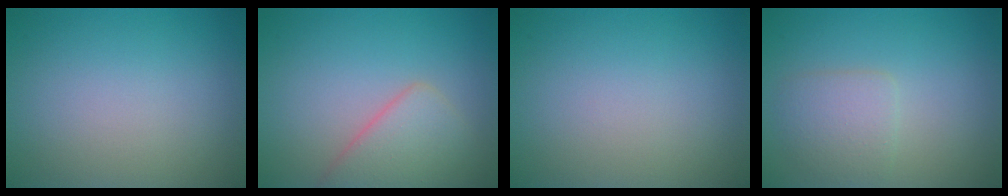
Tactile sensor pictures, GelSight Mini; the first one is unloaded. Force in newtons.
{"total": 3.9, "press": 3.9, "slide": 0.1}
{"total": 0.0}
{"total": 2.5, "press": 2.5, "slide": 0.1}